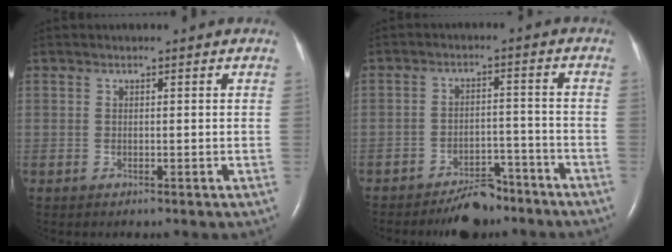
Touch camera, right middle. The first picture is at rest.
{"total": 6.7, "force": [-5.7, 2.7, 2.2], "torque": [-0.033, 0.007, -0.089]}